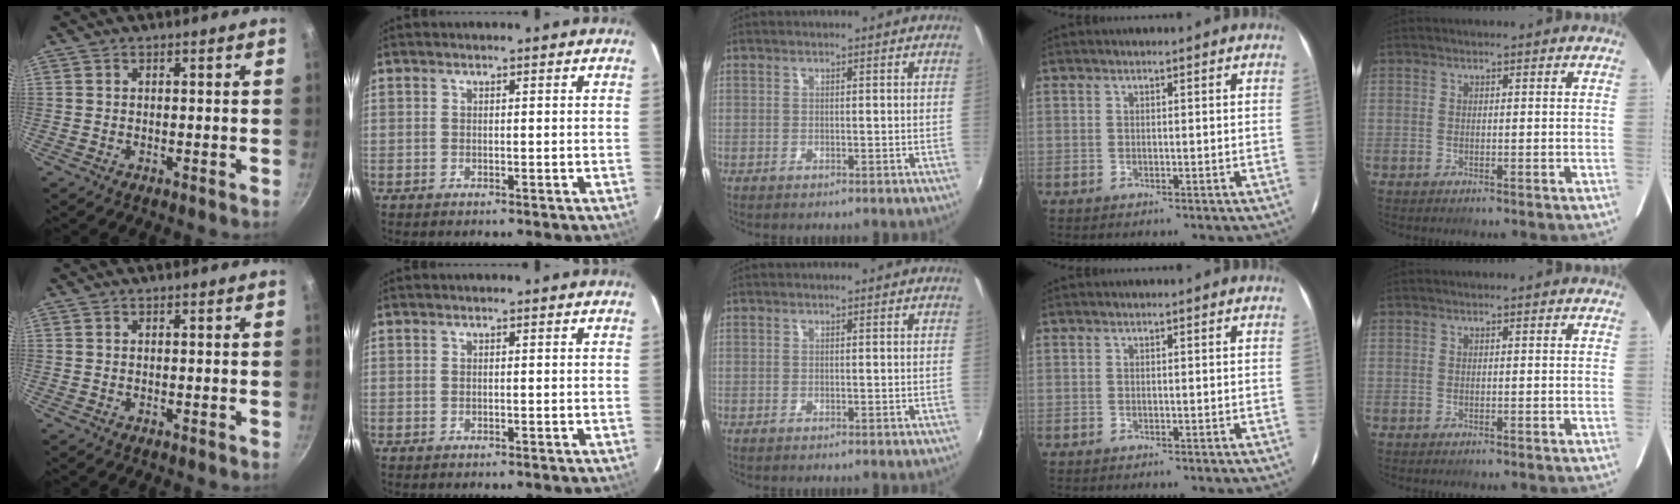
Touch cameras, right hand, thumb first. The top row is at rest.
{}